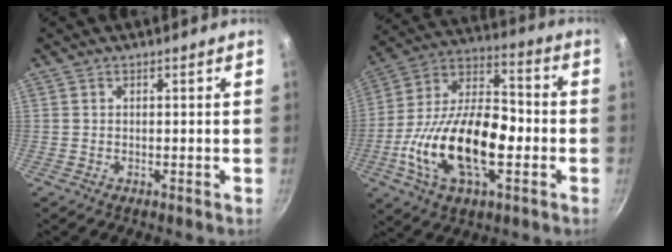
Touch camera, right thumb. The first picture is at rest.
{"total": 22.6, "force": [-5.1, 11.9, 18.5], "torque": [-0.319, 0.039, -0.100]}